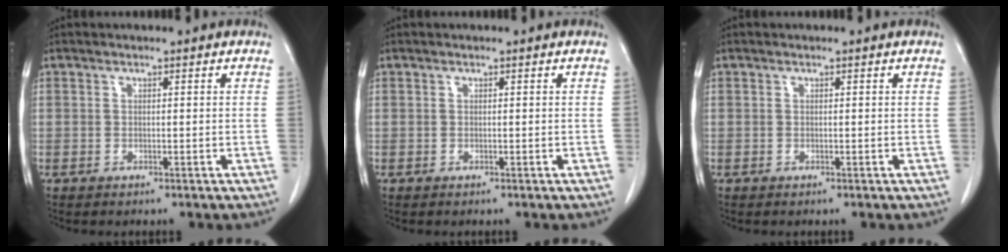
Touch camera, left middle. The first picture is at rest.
{"total": 0.0}
{"total": 0.0}